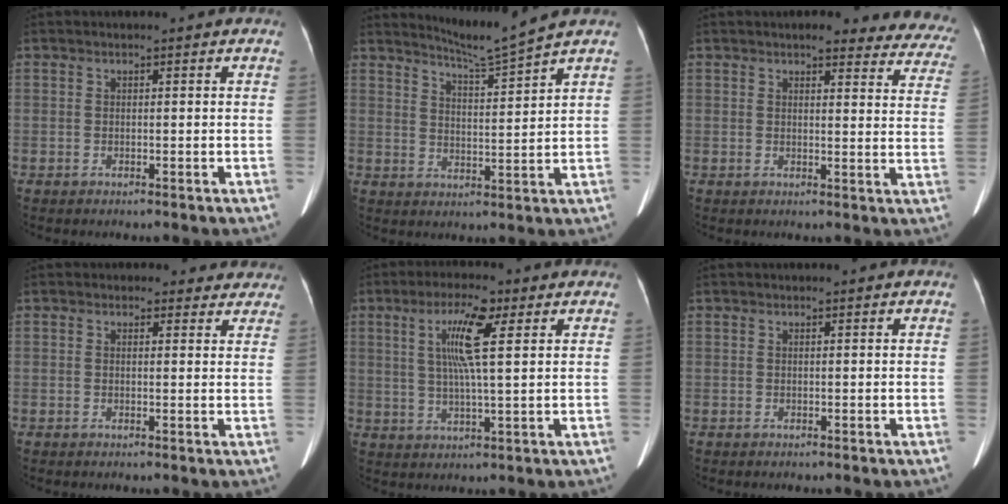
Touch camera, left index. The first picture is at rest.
{"total": 5.9, "force": [5.3, -2.4, 0.9], "torque": [-0.026, -0.030, 0.099]}
{"total": 16.1, "force": [14.8, 3.8, 4.9], "torque": [-0.013, -0.033, 0.136]}
{"total": 4.6, "force": [3.9, 2.5, 0.4], "torque": [0.013, -0.003, 0.025]}
{"total": 8.0, "force": [2.7, 0.5, 7.5], "torque": [-0.146, 0.004, 0.049]}
{"total": 0.0}